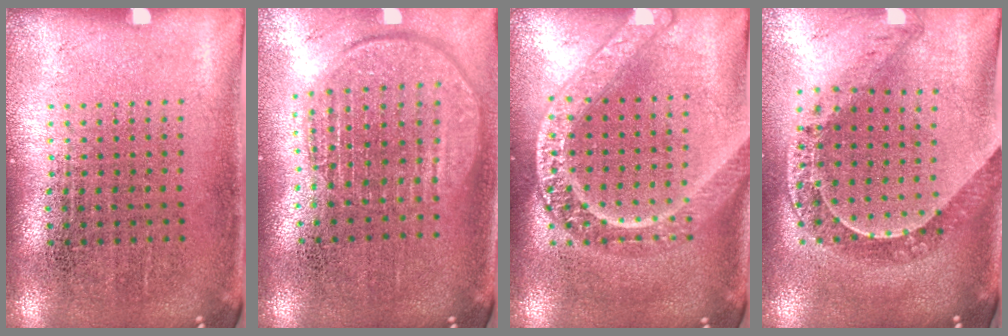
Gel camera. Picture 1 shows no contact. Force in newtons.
{"total": 1.9, "press": 1.6, "slide": 1.0}
{"total": 3.3, "press": 3.3, "slide": 0.4}
{"total": 1.1, "press": 1.1, "slide": 0.2}